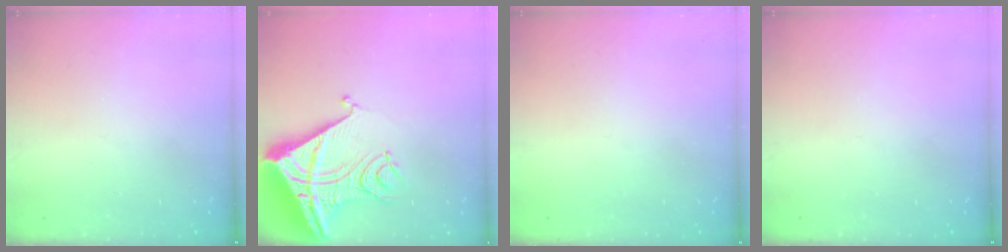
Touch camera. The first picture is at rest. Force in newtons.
{"total": 15.2, "press": 15.1, "slide": 1.8}
{"total": 1.5, "press": 1.5, "slide": 0.1}
{"total": 0.0}